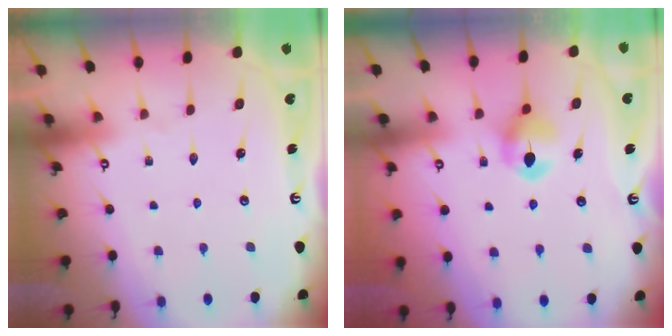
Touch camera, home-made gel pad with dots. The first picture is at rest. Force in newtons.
{"total": 7.3, "press": 7.3, "slide": 0.5}